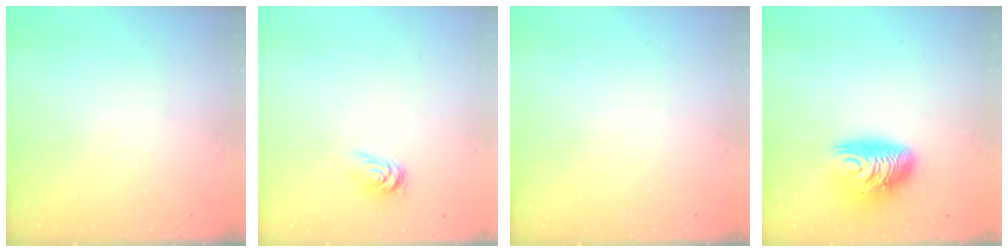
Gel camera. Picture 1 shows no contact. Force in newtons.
{"total": 3.3, "press": 3.3, "slide": 0.5}
{"total": 0.0}
{"total": 11.1, "press": 11.1, "slide": 0.8}